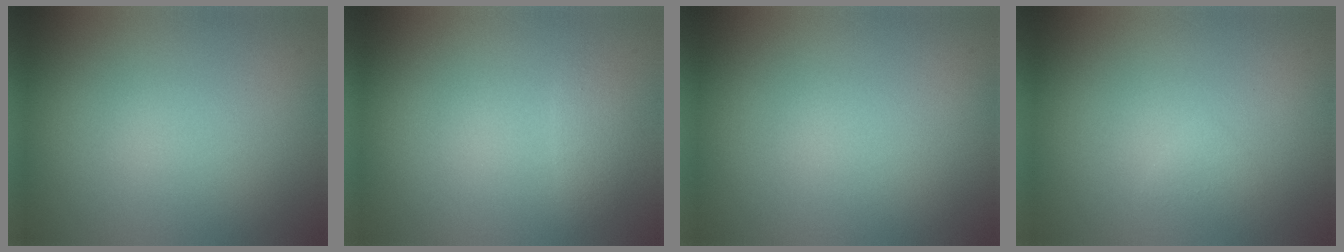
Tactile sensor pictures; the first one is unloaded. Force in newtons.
{"total": 1.1, "press": 1.1, "slide": 0.0}
{"total": 0.0}
{"total": 0.8, "press": 0.8, "slide": 0.1}